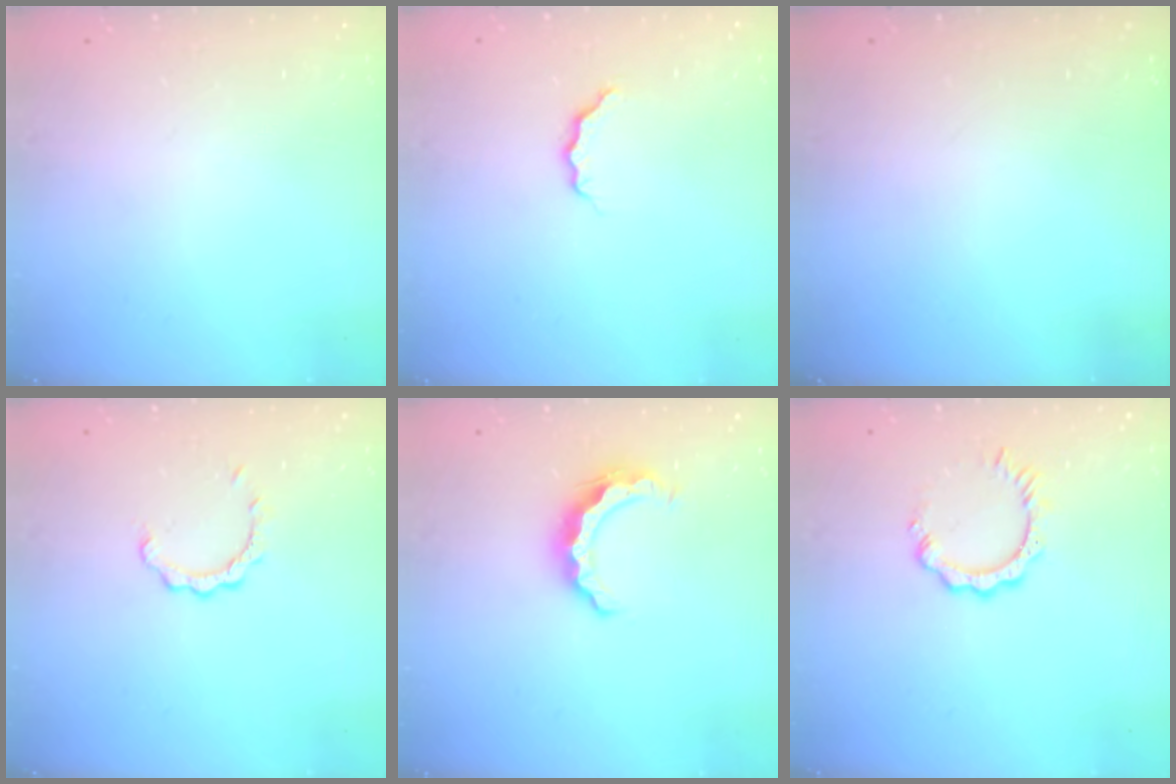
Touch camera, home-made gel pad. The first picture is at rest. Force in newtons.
{"total": 3.5, "press": 3.5, "slide": 0.4}
{"total": 0.0}
{"total": 2.4, "press": 2.4, "slide": 0.2}
{"total": 8.3, "press": 8.3, "slide": 0.3}
{"total": 5.1, "press": 5.1, "slide": 0.3}